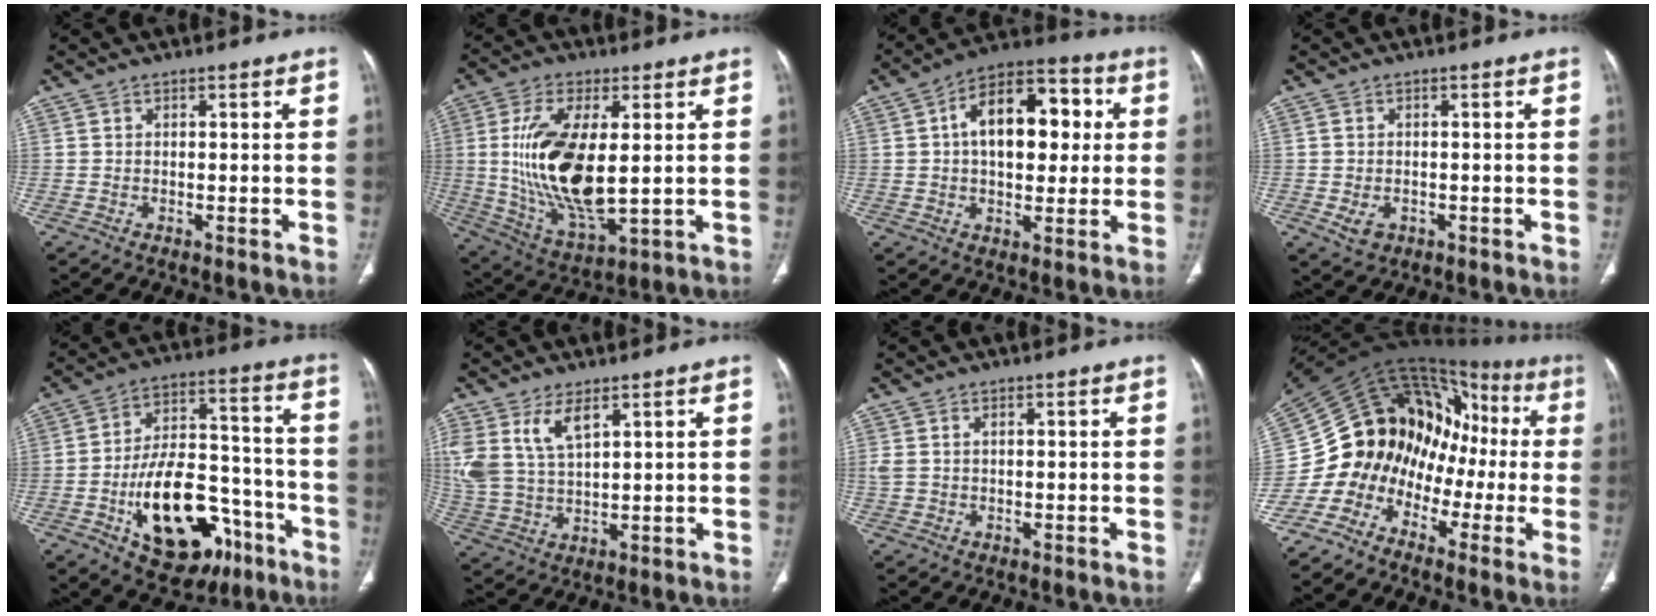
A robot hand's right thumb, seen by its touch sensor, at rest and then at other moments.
{"total": 18.4, "force": [1.5, 7.9, 16.5], "torque": [-0.325, -0.021, 0.042]}
{"total": 16.8, "force": [2.9, 9.8, 13.4], "torque": [-0.171, 0.024, 0.039]}
{"total": 3.1, "force": [-0.9, 2.5, 1.7], "torque": [-0.028, 0.001, -0.006]}
{"total": 22.7, "force": [-9.6, 12.7, 16.2], "torque": [-0.238, 0.061, -0.134]}
{"total": 10.5, "force": [5.2, 5.3, 7.5], "torque": [-0.164, -0.013, 0.117]}
{"total": 2.1, "force": [0.4, 1.4, 1.5], "torque": [-0.048, 0.012, 0.015]}
{"total": 18.3, "force": [-6.2, 14.3, 9.5], "torque": [-0.118, 0.116, -0.112]}